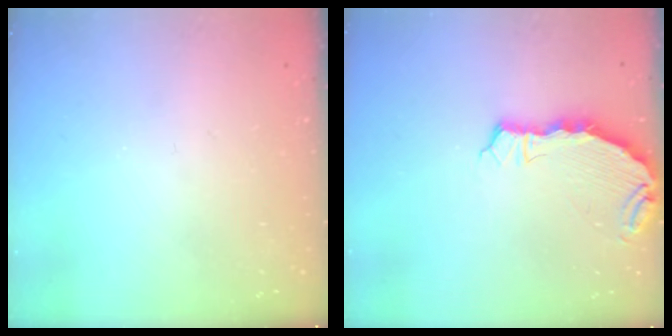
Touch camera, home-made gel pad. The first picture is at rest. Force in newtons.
{"total": 7.0, "press": 5.6, "slide": 4.3}